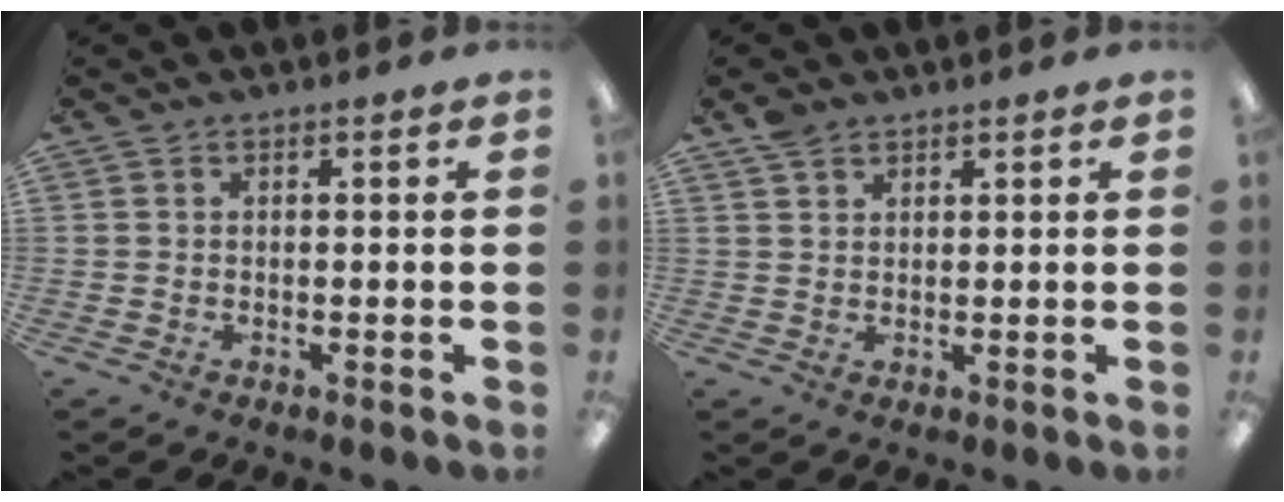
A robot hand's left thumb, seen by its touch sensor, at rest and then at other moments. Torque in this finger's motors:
{"motor_torque": [-0.09, -0.08, 0.15, 0.20, -0.04]}